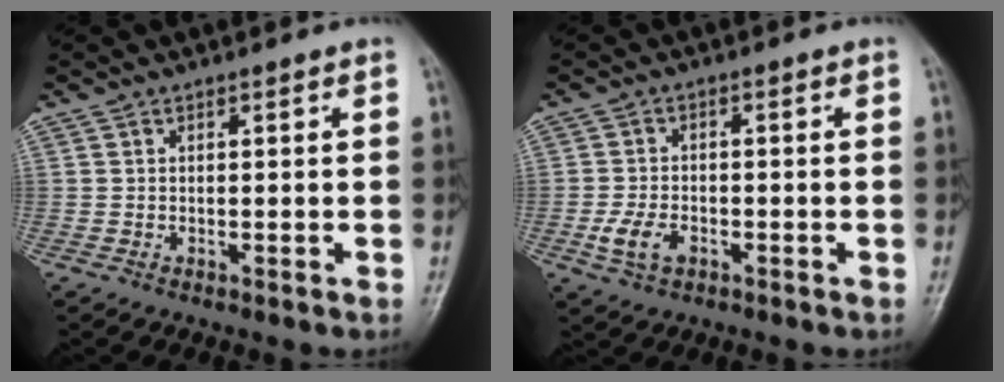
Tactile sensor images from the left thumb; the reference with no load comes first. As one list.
[{"total": 5.1, "force": [-2.0, 3.2, 3.4], "torque": [-0.068, 0.005, -0.037]}]